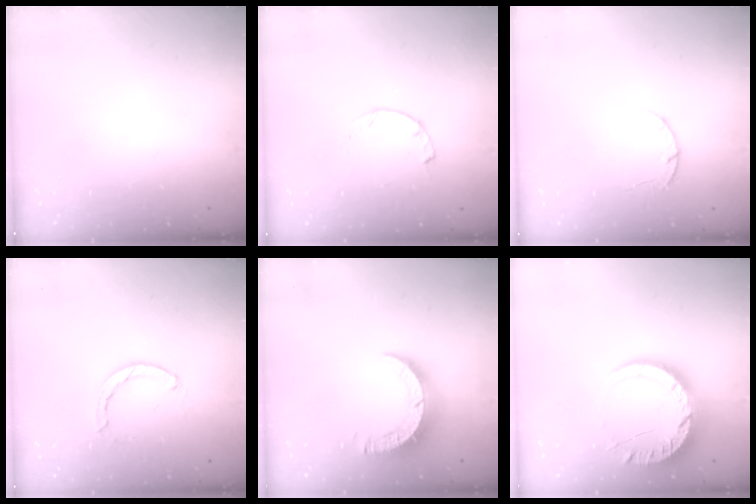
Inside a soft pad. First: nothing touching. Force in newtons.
{"total": 2.3, "press": 2.3, "slide": 0.4}
{"total": 3.6, "press": 3.5, "slide": 0.5}
{"total": 2.3, "press": 2.3, "slide": 0.3}
{"total": 9.3, "press": 9.3, "slide": 0.8}
{"total": 13.4, "press": 13.4, "slide": 1.1}